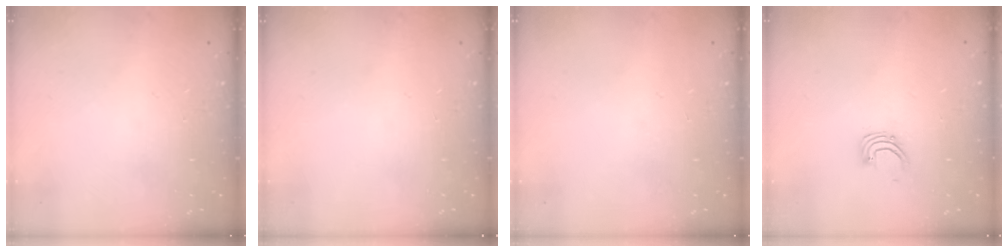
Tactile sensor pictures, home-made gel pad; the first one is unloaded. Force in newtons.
{"total": 0.0}
{"total": 0.0}
{"total": 3.2, "press": 3.2, "slide": 0.2}